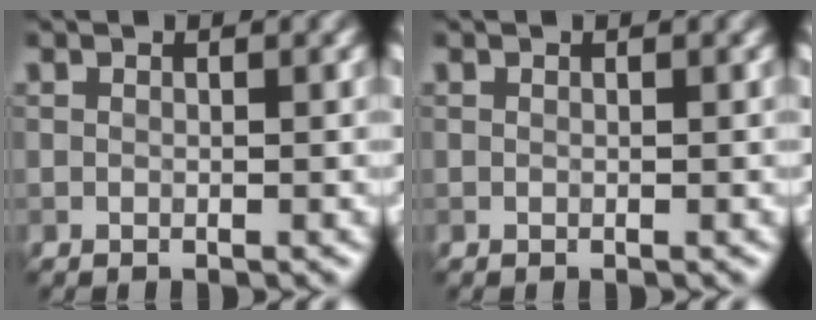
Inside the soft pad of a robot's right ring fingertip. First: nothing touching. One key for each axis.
{"total": 0.0}